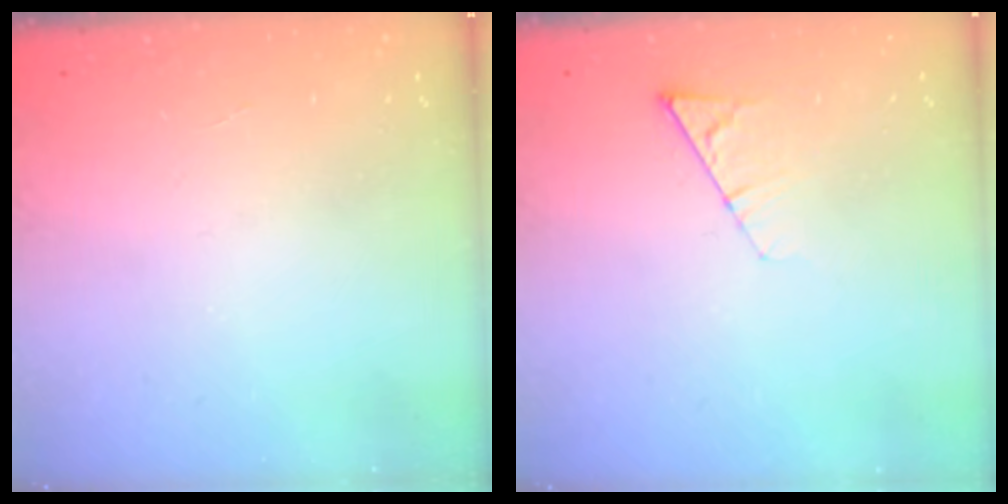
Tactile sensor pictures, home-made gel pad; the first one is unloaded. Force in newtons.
{"total": 5.5, "press": 5.5, "slide": 0.7}